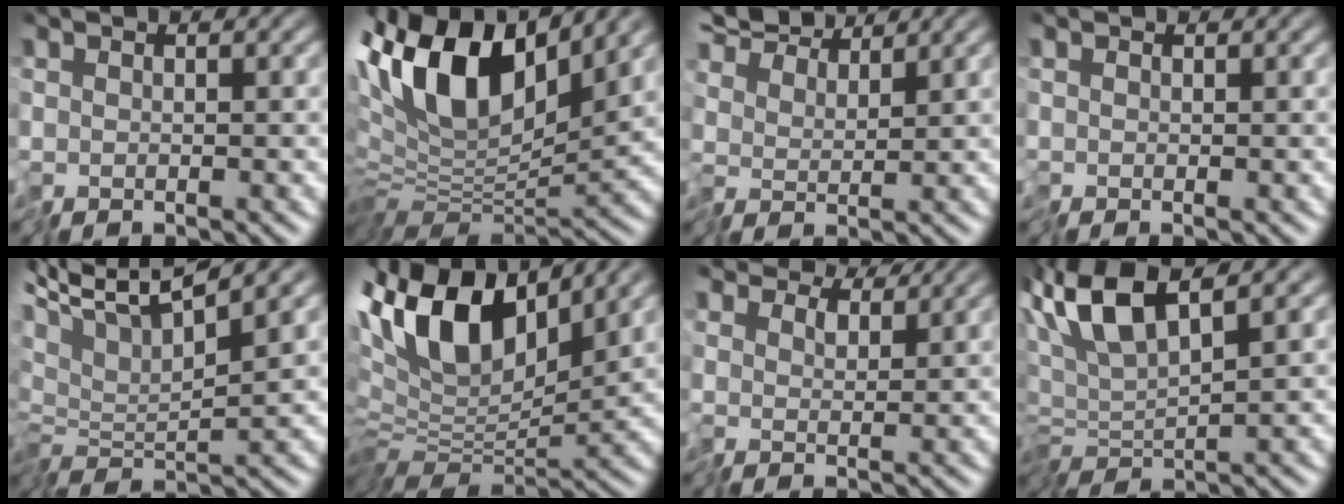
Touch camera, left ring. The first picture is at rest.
{"total": 11.2, "force": [3.9, 5.7, 8.8], "torque": [-0.166, 0.008, 0.071]}
{"total": 6.5, "force": [5.8, 1.8, 2.4], "torque": [-0.066, 0.024, 0.087]}
{"total": 0.0}
{"total": 6.6, "force": [1.6, 1.5, 6.2], "torque": [-0.119, 0.013, 0.017]}
{"total": 11.1, "force": [4.5, 6.1, 8.1], "torque": [-0.156, 0.017, 0.077]}
{"total": 5.1, "force": [4.3, 2.1, 1.7], "torque": [-0.042, 0.010, 0.056]}
{"total": 5.5, "force": [1.8, 1.6, 4.9], "torque": [-0.108, 0.011, 0.027]}